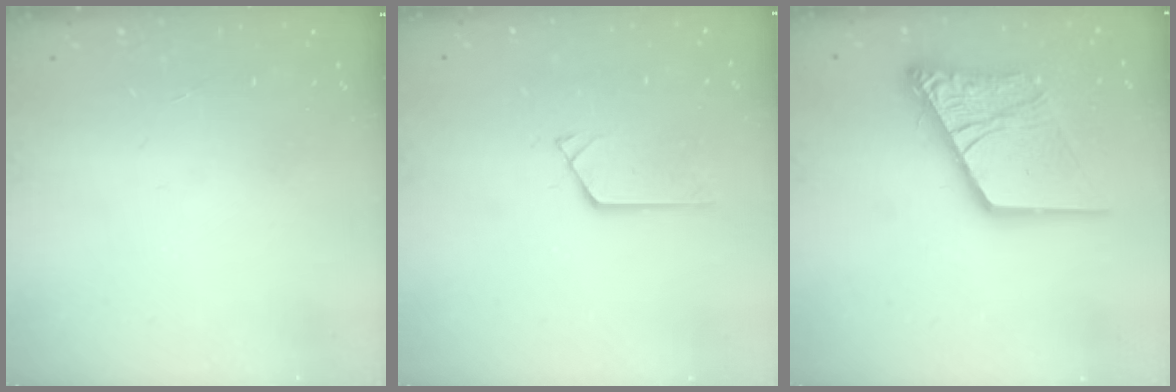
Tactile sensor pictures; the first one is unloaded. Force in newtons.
{"total": 3.0, "press": 3.0, "slide": 0.2}
{"total": 18.7, "press": 18.6, "slide": 2.5}